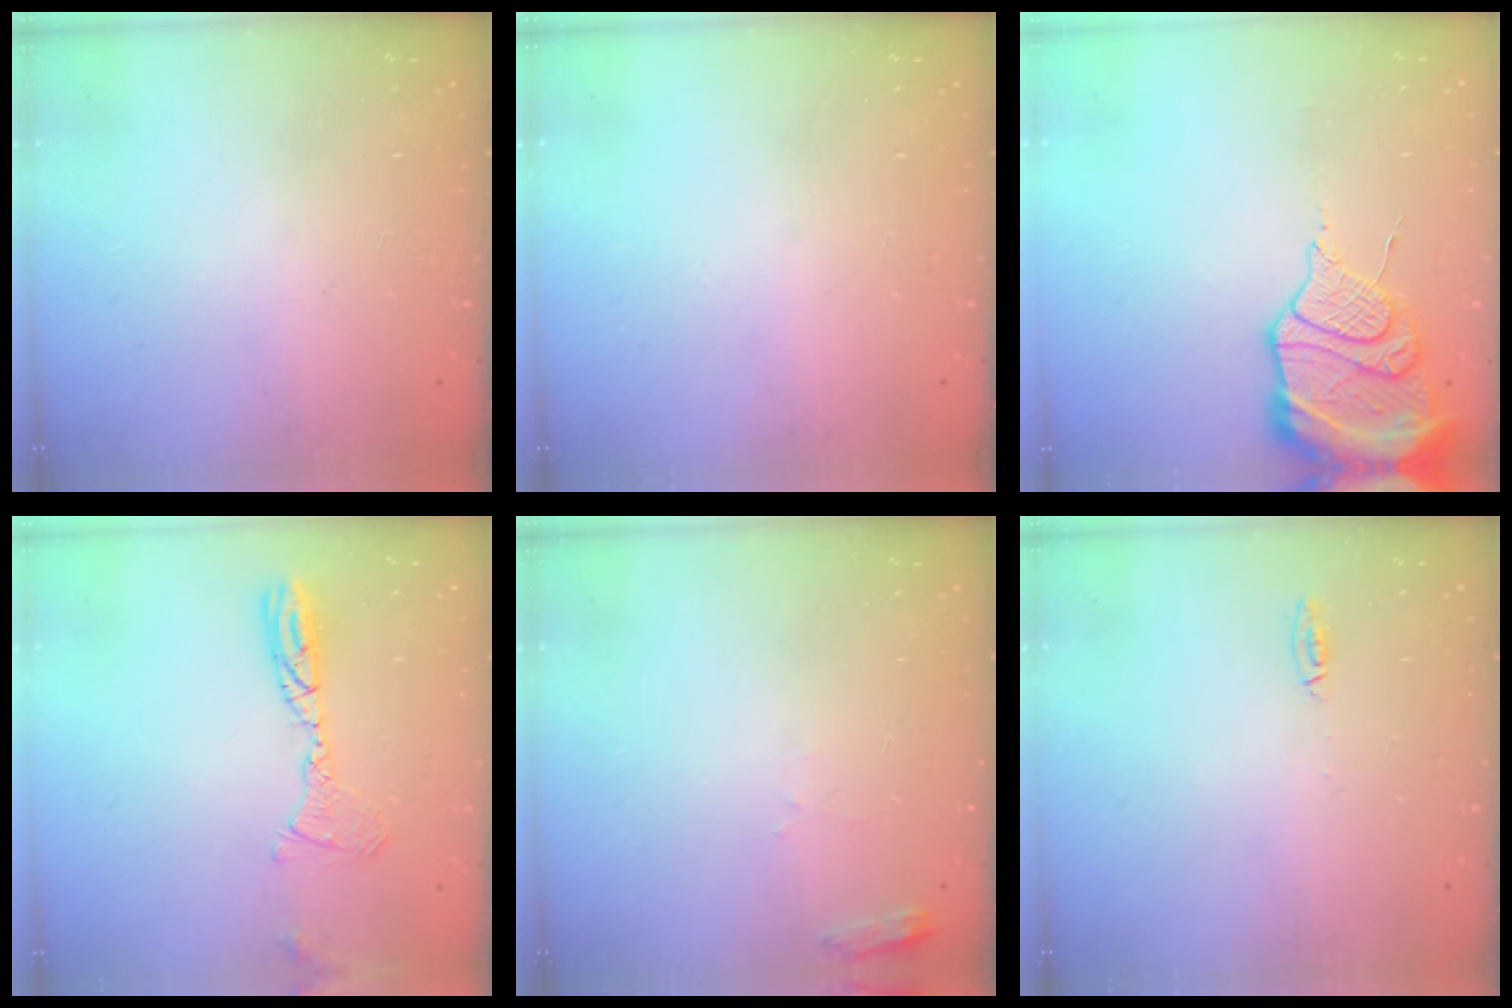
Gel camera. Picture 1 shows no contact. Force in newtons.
{"total": 0.0}
{"total": 17.5, "press": 17.2, "slide": 3.3}
{"total": 14.4, "press": 12.4, "slide": 7.4}
{"total": 4.4, "press": 4.3, "slide": 0.5}
{"total": 5.2, "press": 4.1, "slide": 3.2}